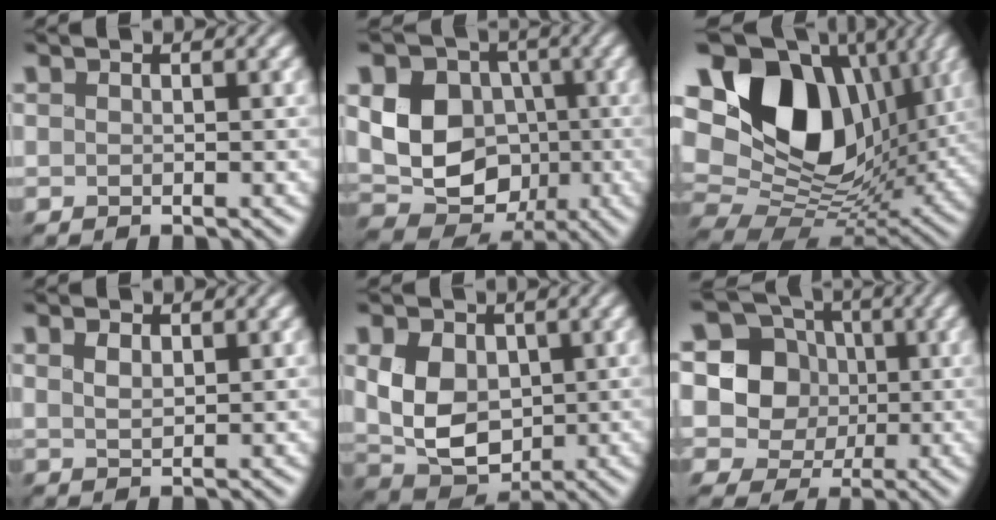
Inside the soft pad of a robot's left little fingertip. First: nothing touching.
{"total": 12.6, "force": [0.1, 10.6, 6.9], "torque": [-0.127, 0.019, -0.023]}
{"total": 19.0, "force": [5.0, 13.5, 12.4], "torque": [-0.242, 0.011, 0.086]}
{"total": 1.3, "force": [0.6, 0.6, 1.0], "torque": [-0.020, -0.002, 0.013]}
{"total": 6.4, "force": [0.4, 4.6, 4.4], "torque": [-0.092, -0.007, 0.003]}
{"total": 10.2, "force": [1.3, 9.3, 4.1], "torque": [-0.103, 0.039, -0.001]}